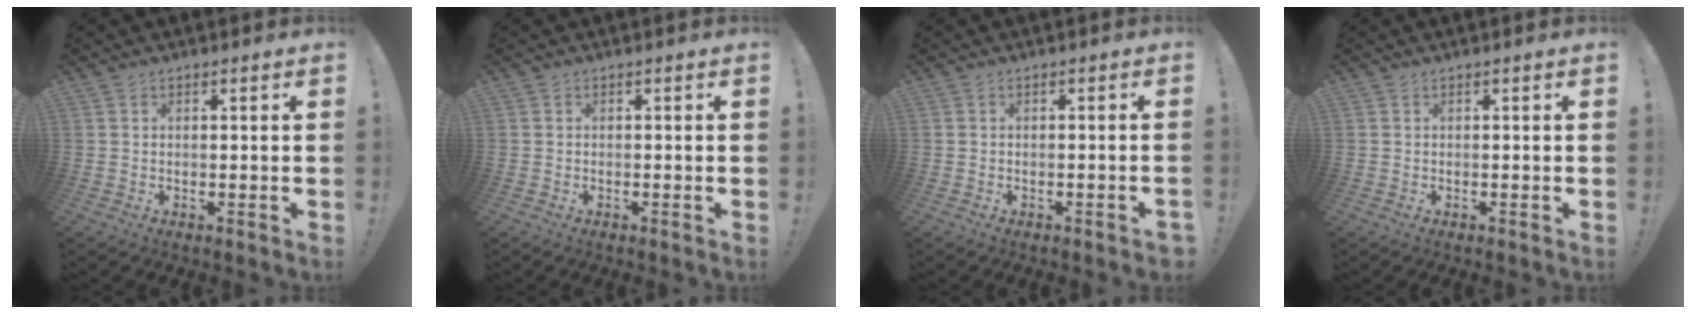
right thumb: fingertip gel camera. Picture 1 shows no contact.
{"total": 0.0}
{"total": 1.2, "force": [-0.9, -0.1, 0.8], "torque": [-0.020, 0.003, -0.014]}
{"total": 0.0}